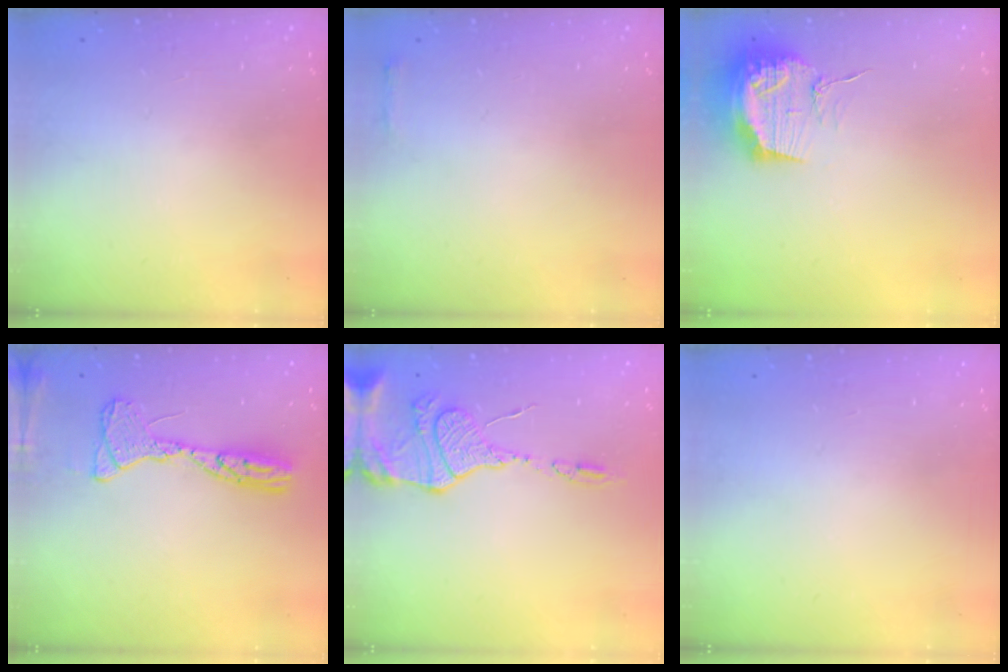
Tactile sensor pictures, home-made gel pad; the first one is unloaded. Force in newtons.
{"total": 2.3, "press": 2.3, "slide": 0.5}
{"total": 16.1, "press": 16.1, "slide": 0.2}
{"total": 13.8, "press": 13.7, "slide": 1.3}
{"total": 13.6, "press": 13.5, "slide": 1.1}
{"total": 0.0}